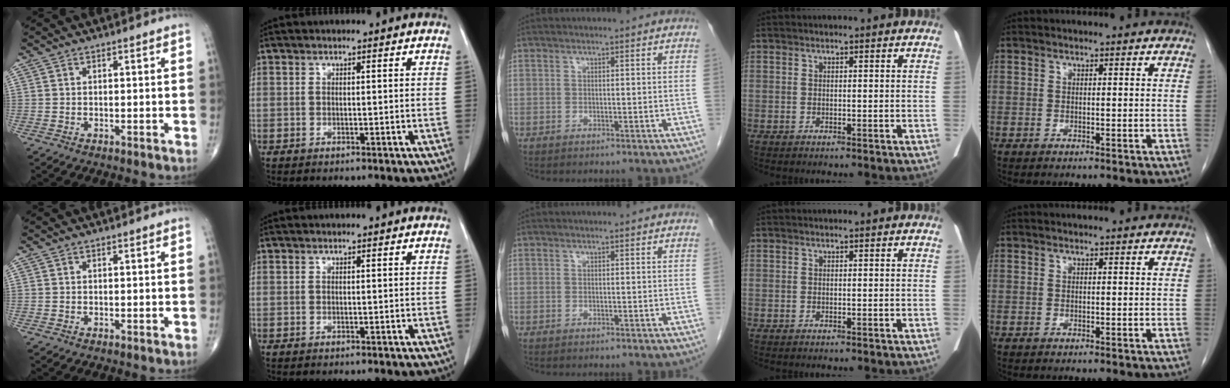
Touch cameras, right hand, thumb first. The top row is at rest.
{}